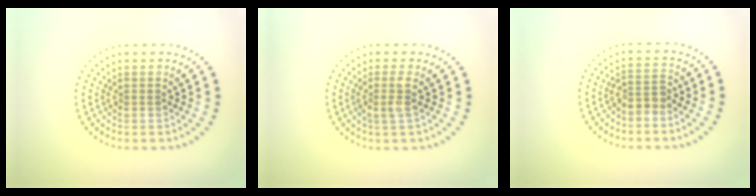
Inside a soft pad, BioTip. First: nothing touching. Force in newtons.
{"total": 1.7, "press": 1.4, "slide": 1.0}
{"total": 2.1, "press": 1.7, "slide": 1.2}